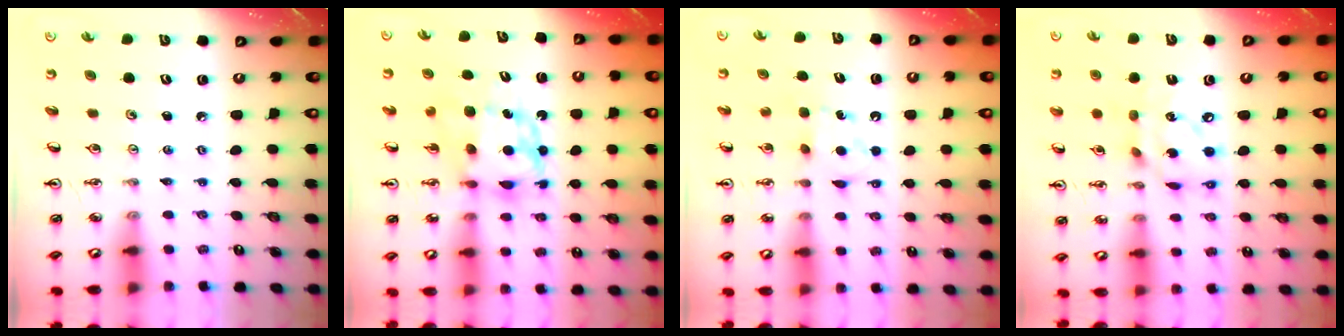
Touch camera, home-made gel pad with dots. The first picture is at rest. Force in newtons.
{"total": 6.9, "press": 6.9, "slide": 0.6}
{"total": 5.9, "press": 5.8, "slide": 0.6}
{"total": 12.6, "press": 12.5, "slide": 1.0}